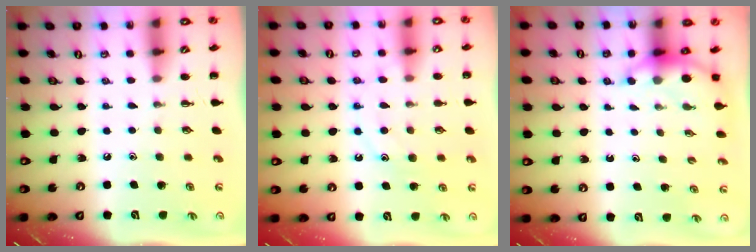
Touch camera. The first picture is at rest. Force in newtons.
{"total": 11.5, "press": 11.5, "slide": 0.7}
{"total": 4.2, "press": 4.1, "slide": 1.1}